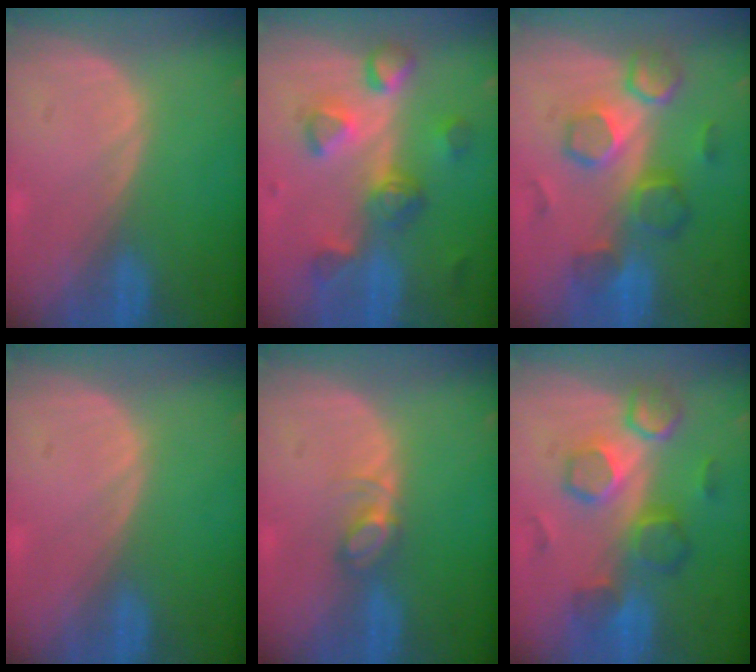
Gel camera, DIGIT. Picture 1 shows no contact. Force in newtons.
{"total": 8.2, "press": 7.7, "slide": 2.7}
{"total": 8.4, "press": 8.3, "slide": 1.4}
{"total": 0.0}
{"total": 2.8, "press": 2.8, "slide": 0.4}
{"total": 8.4, "press": 8.3, "slide": 1.4}